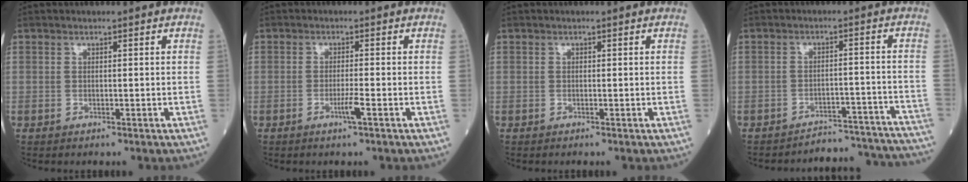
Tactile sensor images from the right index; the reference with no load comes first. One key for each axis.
{"total": 2.3, "fx": -1.1, "fy": -0.5, "fz": 2.0, "tx": -0.042, "ty": -0.005, "tz": -0.021}
{"total": 0.0}
{"total": 14.3, "fx": -14.2, "fy": 1.2, "fz": 0.4, "tx": 0.023, "ty": 0.031, "tz": -0.167}